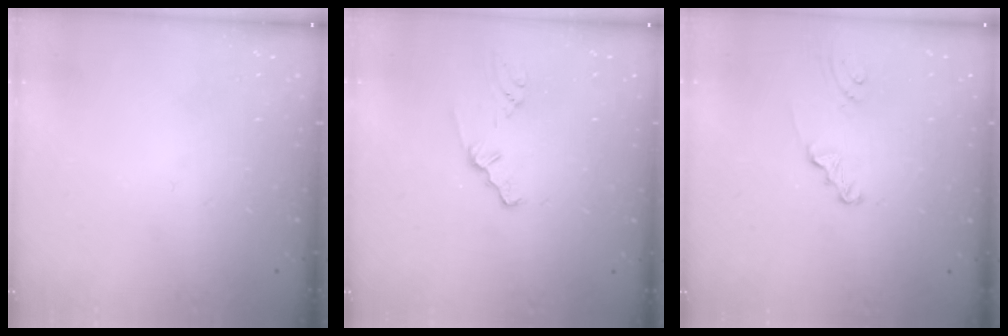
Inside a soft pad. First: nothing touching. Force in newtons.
{"total": 1.8, "press": 1.7, "slide": 0.3}
{"total": 1.8, "press": 1.8, "slide": 0.2}